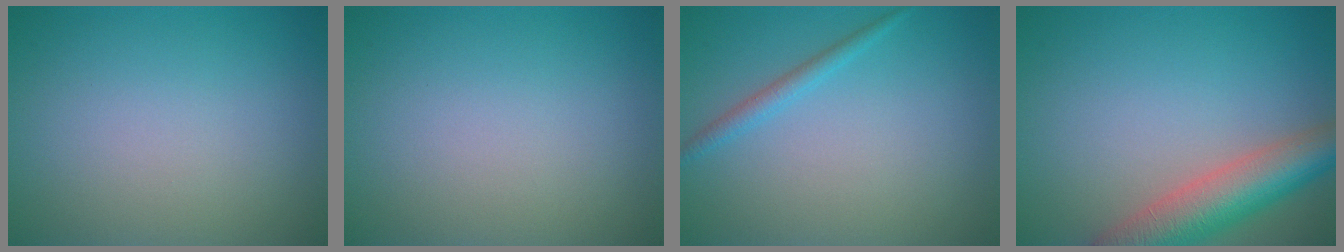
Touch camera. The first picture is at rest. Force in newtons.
{"total": 0.0}
{"total": 1.5, "press": 1.5, "slide": 0.1}
{"total": 6.7, "press": 6.7, "slide": 0.5}